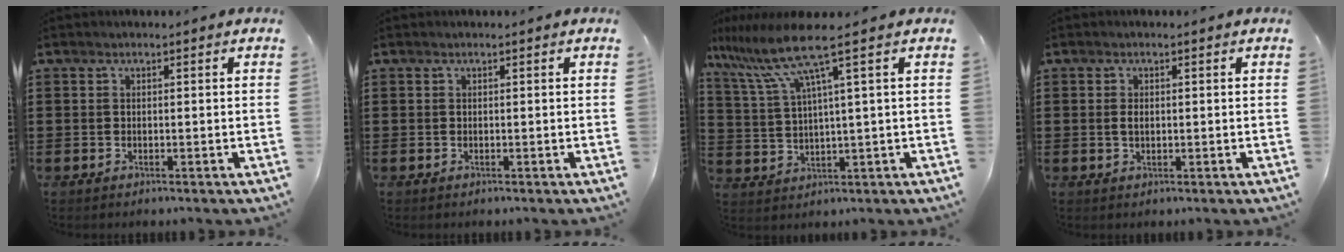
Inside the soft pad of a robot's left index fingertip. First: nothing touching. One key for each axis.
{"total": 0.0}
{"total": 8.2, "fx": 4.4, "fy": -0.1, "fz": 6.9, "tx": -0.173, "ty": -0.027, "tz": 0.067}
{"total": 1.4, "fx": 0.1, "fy": 0.7, "fz": 1.2, "tx": -0.026, "ty": 0.004, "tz": 0.000}